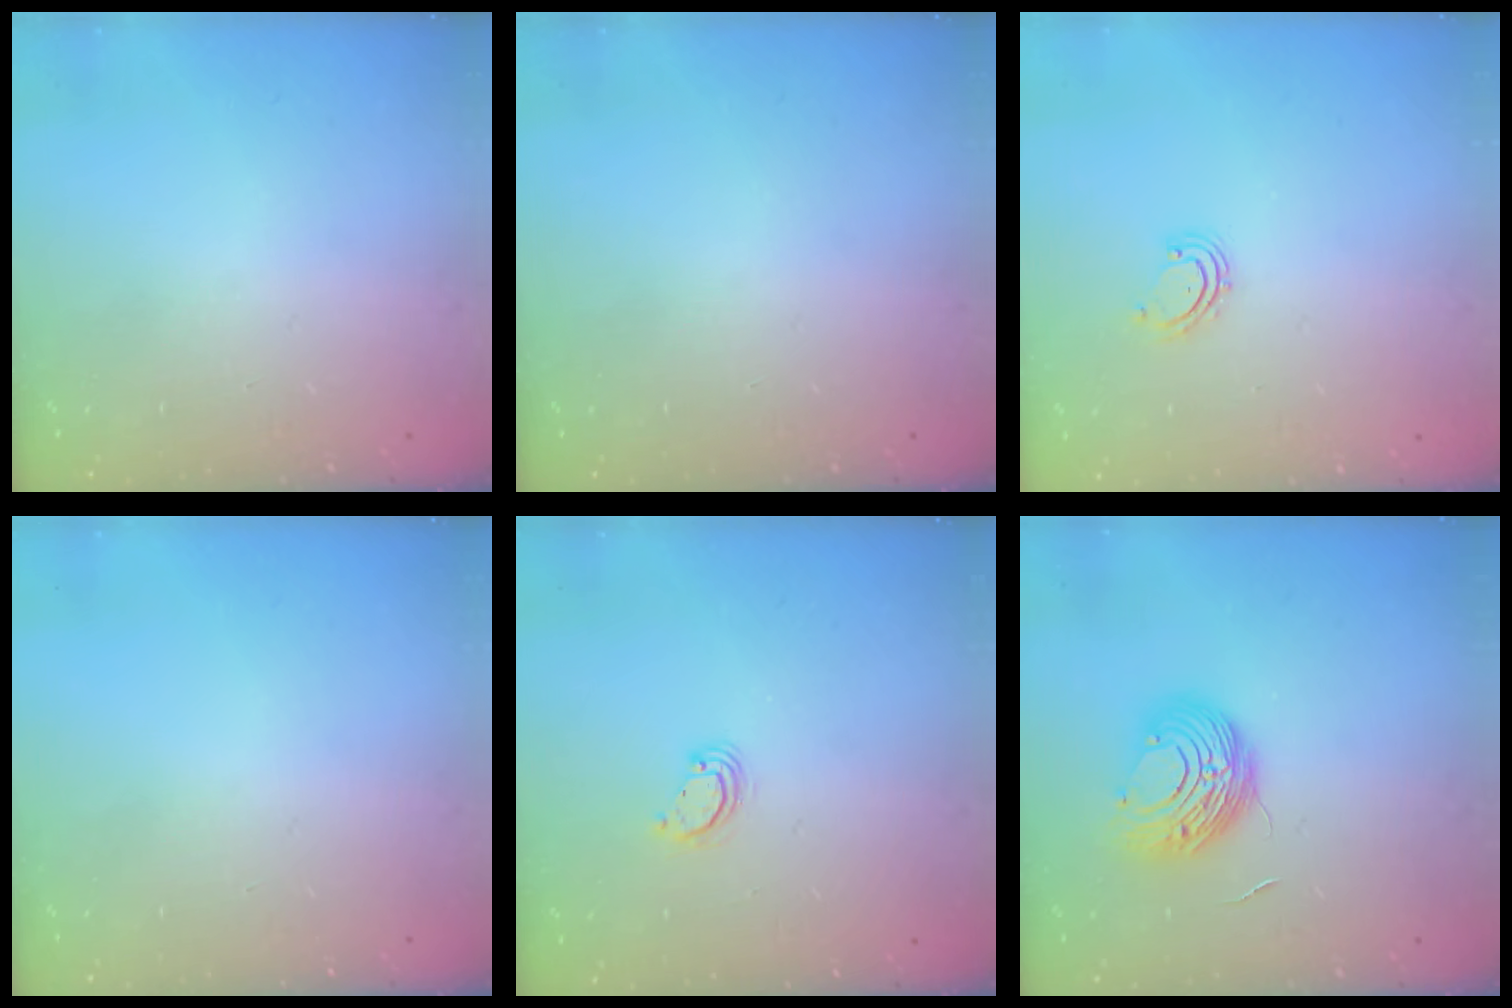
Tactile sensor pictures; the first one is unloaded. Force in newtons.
{"total": 0.0}
{"total": 2.7, "press": 2.6, "slide": 0.5}
{"total": 0.0}
{"total": 3.2, "press": 3.2, "slide": 0.2}
{"total": 9.9, "press": 9.9, "slide": 0.9}